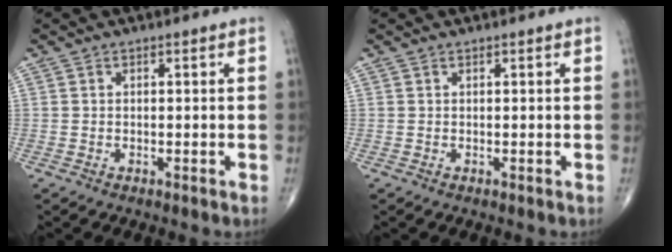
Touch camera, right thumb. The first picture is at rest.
{"total": 0.0}